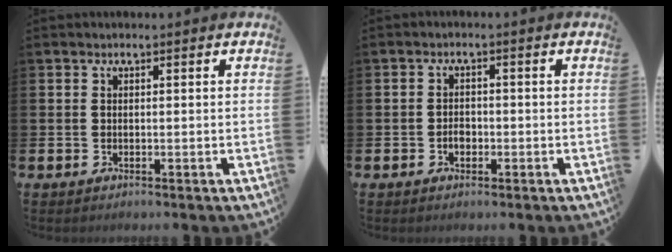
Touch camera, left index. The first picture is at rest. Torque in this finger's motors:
{"motor_torque": [0.05, 0.05, 0.02, 0.04]}